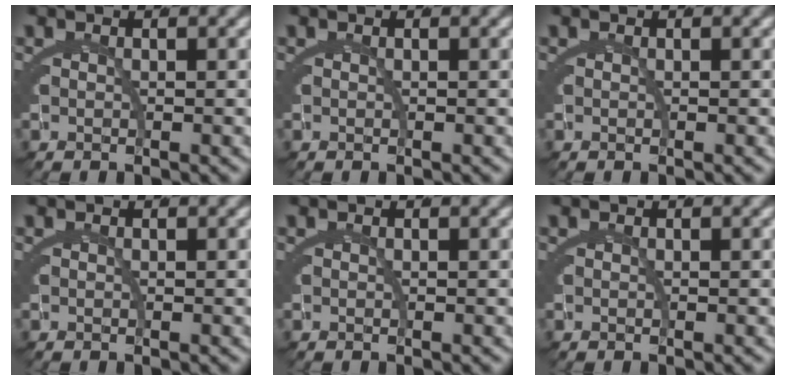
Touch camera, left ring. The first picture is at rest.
{"total": 0.0}
{"total": 0.0}
{"total": 0.0}
{"total": 0.0}
{"total": 0.0}